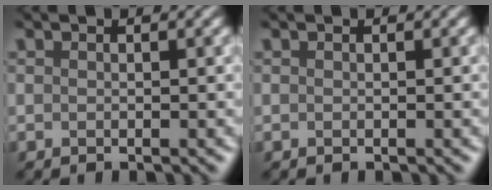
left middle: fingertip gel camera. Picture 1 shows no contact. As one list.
[{"total": 0.0}]